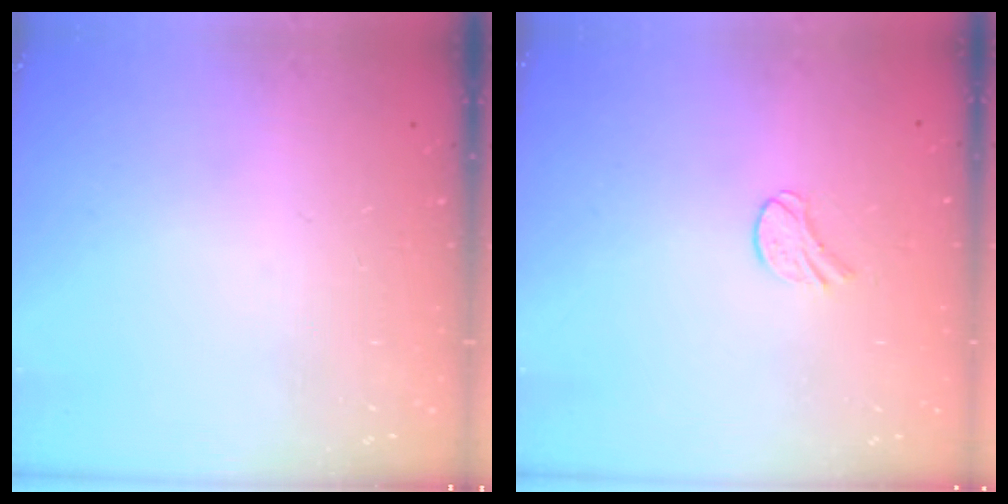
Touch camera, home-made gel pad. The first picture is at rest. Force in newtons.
{"total": 5.1, "press": 5.1, "slide": 0.5}